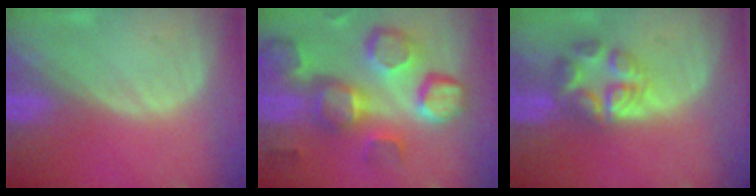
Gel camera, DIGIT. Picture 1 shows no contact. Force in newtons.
{"total": 12.8, "press": 11.2, "slide": 6.2}
{"total": 5.8, "press": 5.8, "slide": 0.1}